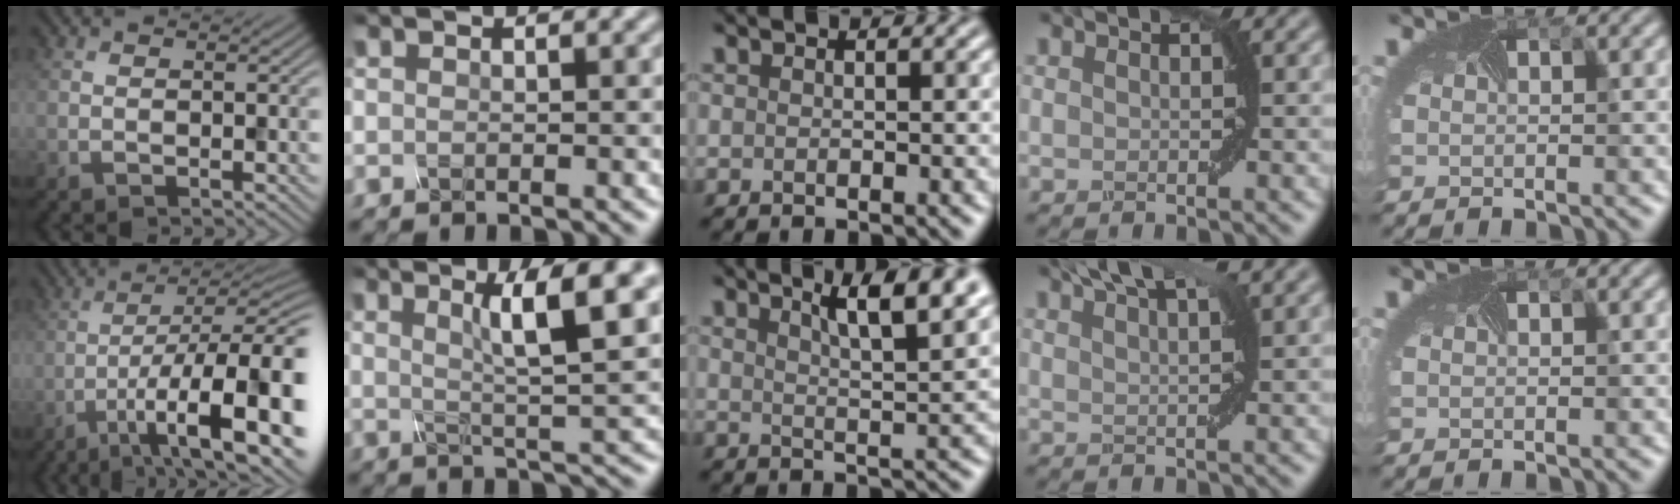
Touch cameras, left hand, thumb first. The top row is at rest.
{"thumb": {"total": 14.8, "force": [-5.6, 3.8, 13.1], "torque": [-0.202, -0.005, -0.081]}, "index": {"total": 7.4, "force": [2.4, 1.2, 6.9], "torque": [-0.100, 0.005, 0.048]}, "middle": {"total": 6.8, "force": [4.0, 1.7, 5.2], "torque": [-0.049, 0.021, 0.048]}, "ring": {"total": 5.5, "force": [3.7, 1.2, 3.8], "torque": [-0.051, 0.026, 0.041]}}